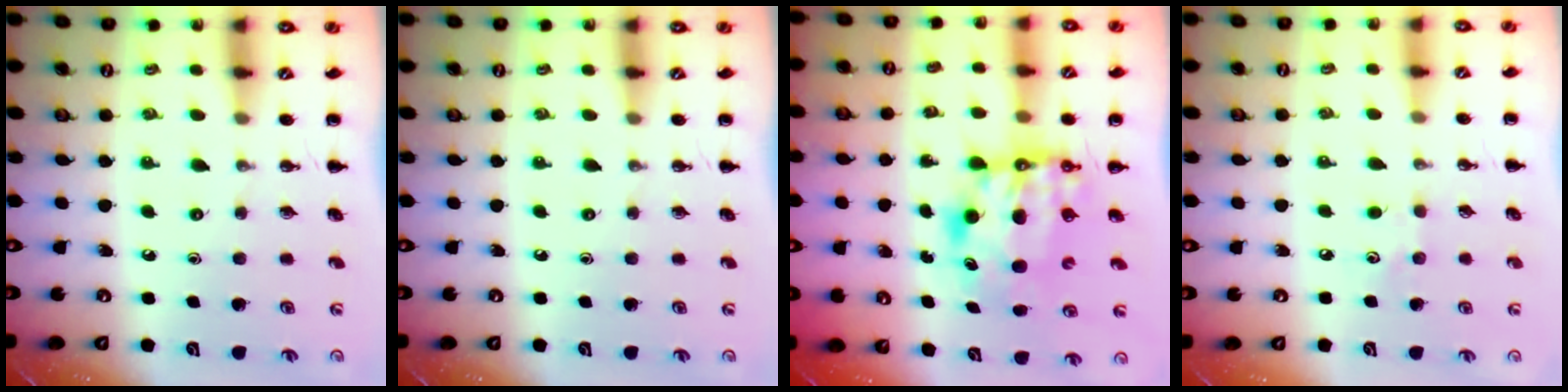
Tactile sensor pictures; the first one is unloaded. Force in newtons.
{"total": 0.0}
{"total": 7.1, "press": 7.0, "slide": 1.4}
{"total": 4.8, "press": 4.7, "slide": 1.3}